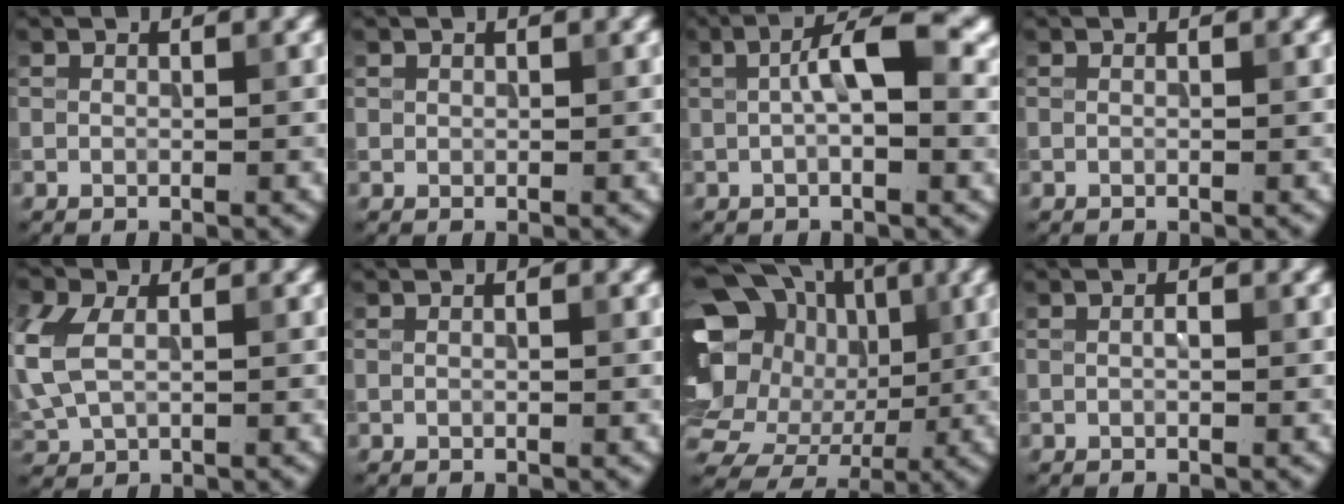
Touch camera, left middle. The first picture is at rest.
{"total": 0.5, "force": [0.2, 0.5, 0.0], "torque": [0.006, -0.003, 0.006]}
{"total": 5.7, "force": [0.7, 2.3, 5.2], "torque": [-0.081, 0.010, 0.008]}
{"total": 0.0}
{"total": 4.9, "force": [0.3, 3.5, 3.5], "torque": [-0.109, 0.000, 0.016]}
{"total": 0.0}
{"total": 18.4, "force": [3.0, 15.8, 8.9], "torque": [-0.194, 0.035, 0.038]}
{"total": 0.5, "force": [-0.1, 0.2, 0.5], "torque": [-0.011, 0.000, -0.001]}